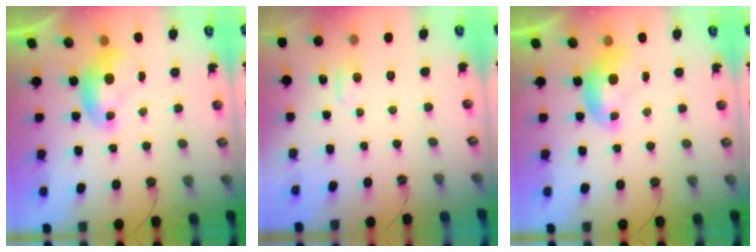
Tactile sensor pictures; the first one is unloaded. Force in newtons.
{"total": 0.9, "press": 0.6, "slide": 0.7}
{"total": 0.0}